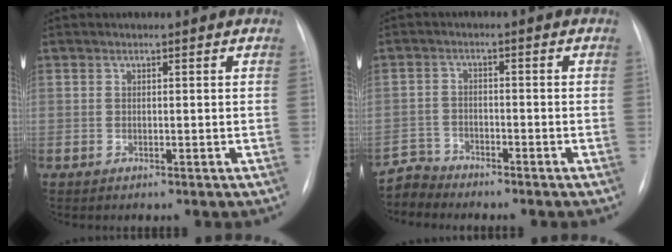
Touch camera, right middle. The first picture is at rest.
{"total": 3.7, "force": [-3.4, 0.4, -1.3], "torque": [0.030, -0.008, -0.066]}